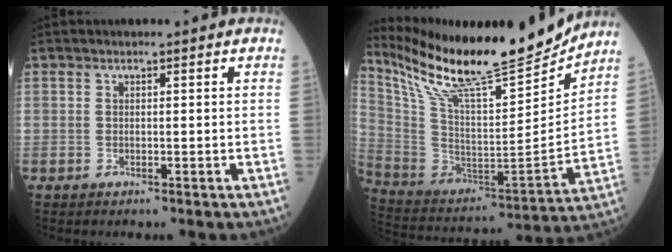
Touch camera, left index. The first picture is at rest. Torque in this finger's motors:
{"motor_torque": [0.61, -1.52, 0.14, 0.09]}